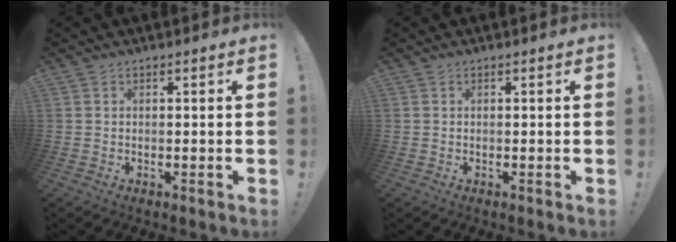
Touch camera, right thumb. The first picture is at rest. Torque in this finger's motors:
{"motor_torque": [0.00, 0.00, 0.00, 0.00, 0.00]}